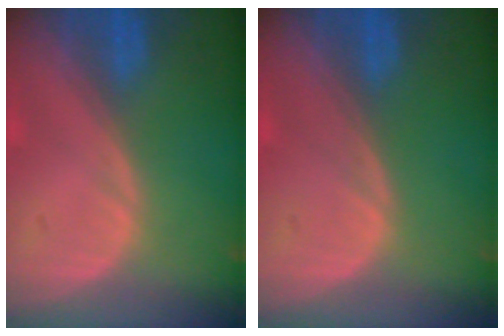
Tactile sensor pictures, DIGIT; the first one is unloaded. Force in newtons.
{"total": 0.0}